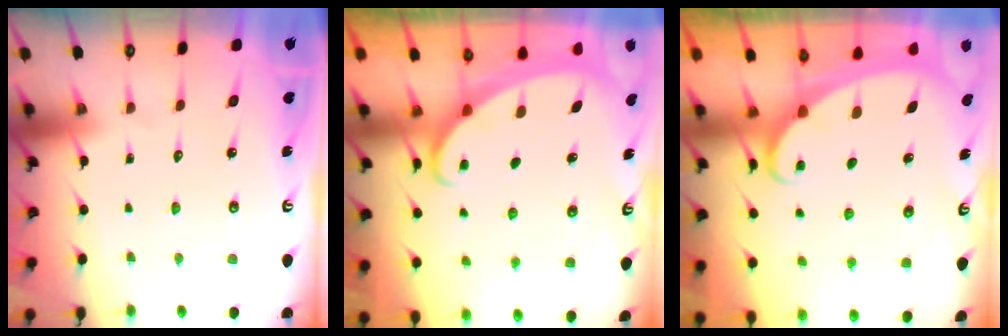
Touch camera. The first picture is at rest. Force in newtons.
{"total": 2.2, "press": 2.2, "slide": 0.3}
{"total": 2.0, "press": 2.0, "slide": 0.2}